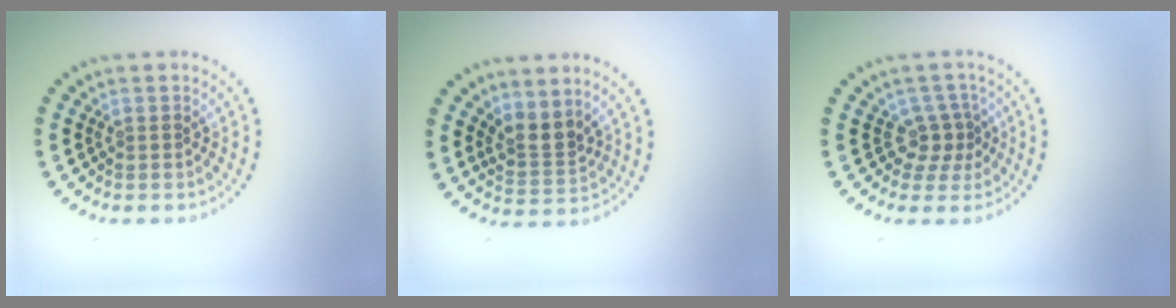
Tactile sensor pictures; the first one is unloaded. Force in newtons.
{"total": 2.6, "press": 2.0, "slide": 1.8}
{"total": 2.4, "press": 1.7, "slide": 1.7}